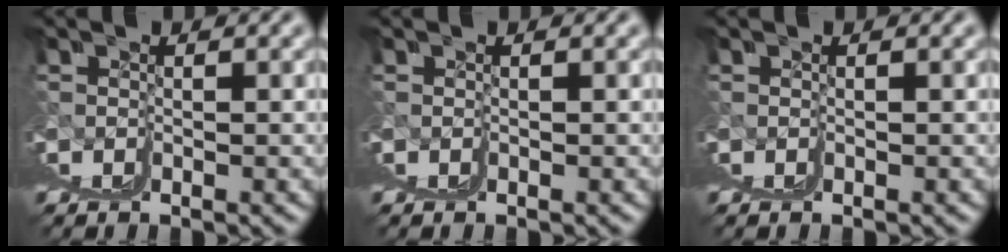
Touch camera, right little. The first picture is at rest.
{"total": 0.0}
{"total": 0.0}